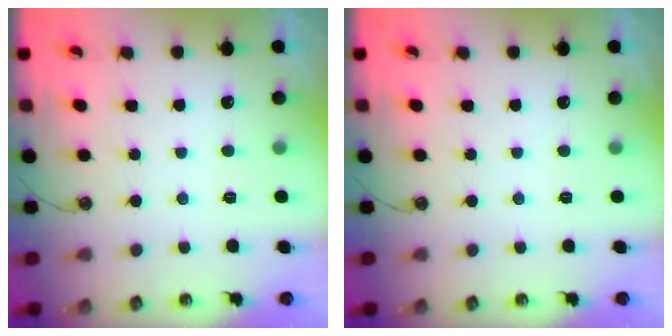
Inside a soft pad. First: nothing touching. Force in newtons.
{"total": 0.0}